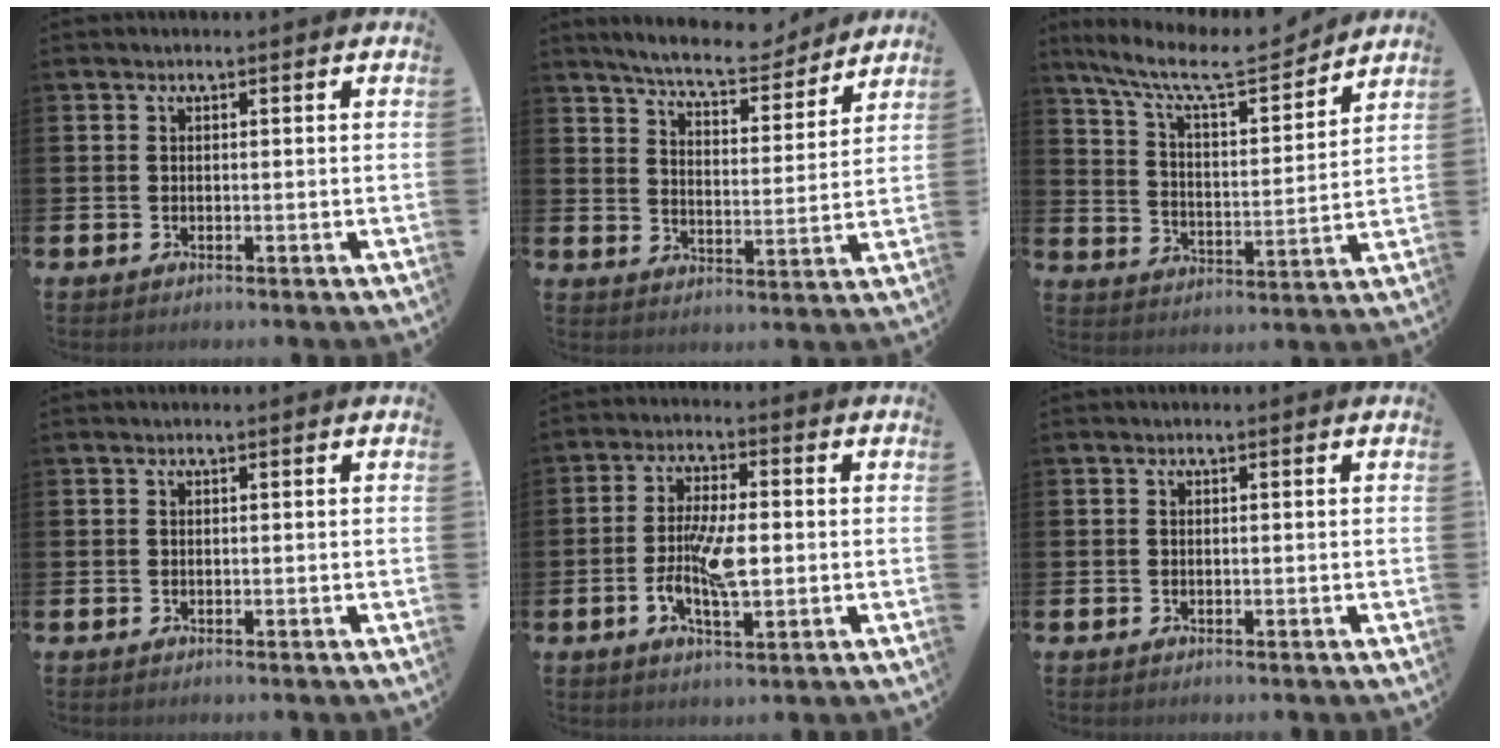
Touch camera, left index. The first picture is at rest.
{"total": 7.4, "force": [7.0, 0.9, 2.0], "torque": [-0.064, -0.042, 0.123]}
{"total": 9.9, "force": [8.6, 2.3, 4.3], "torque": [-0.115, -0.052, 0.147]}
{"total": 0.0}
{"total": 7.2, "force": [-1.0, 2.5, 6.7], "torque": [-0.127, 0.001, -0.022]}
{"total": 0.0}